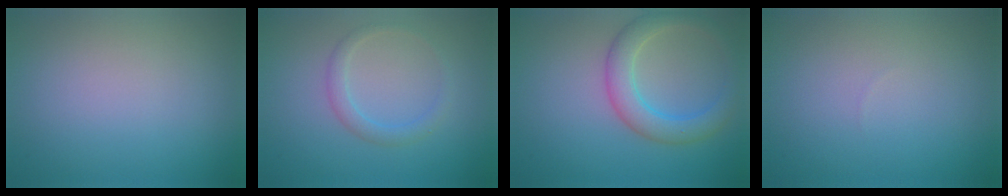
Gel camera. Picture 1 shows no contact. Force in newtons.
{"total": 1.6, "press": 1.6, "slide": 0.1}
{"total": 4.1, "press": 4.1, "slide": 0.0}
{"total": 0.0}